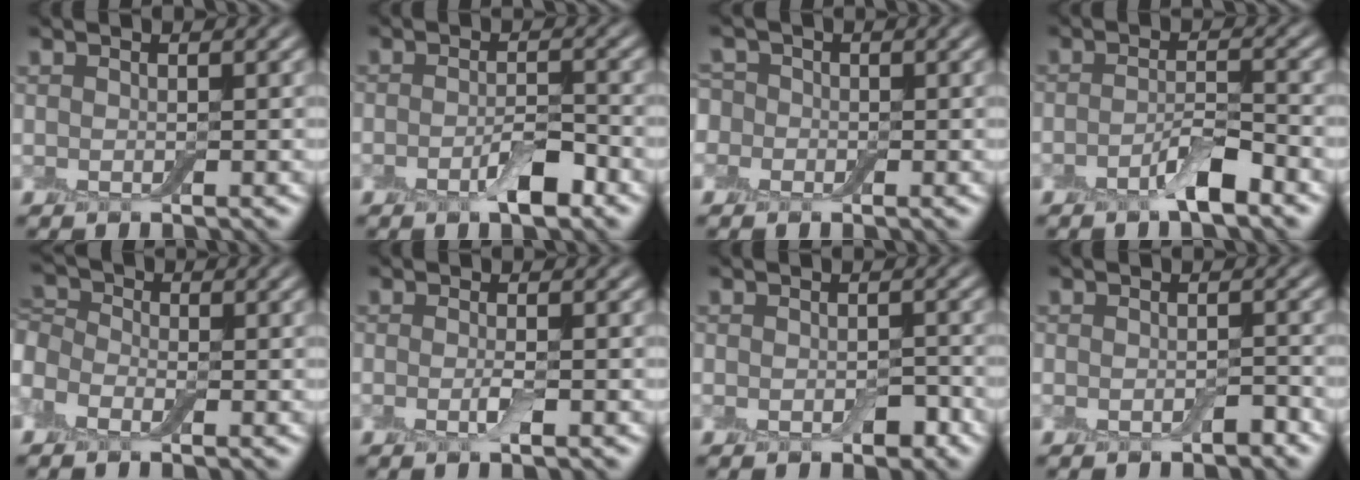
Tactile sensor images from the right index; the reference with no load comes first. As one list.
[{"total": 3.1, "force": [-1.5, 1.1, 2.4], "torque": [-0.041, 0.002, -0.029]}, {"total": 4.3, "force": [0.0, 4.0, 1.7], "torque": [-0.029, 0.030, -0.051]}, {"total": 3.2, "force": [-1.9, 0.9, 2.4], "torque": [-0.044, 0.006, -0.039]}, {"total": 3.5, "force": [-1.3, 2.5, 2.1], "torque": [-0.052, 0.004, -0.038]}, {"total": 1.4, "force": [-0.5, 0.2, 1.3], "torque": [-0.027, -0.006, -0.013]}, {"total": 1.9, "force": [-0.9, 1.2, 1.2], "torque": [-0.018, -0.003, -0.015]}, {"total": 1.4, "force": [-0.8, 0.7, 0.8], "torque": [-0.015, 0.000, -0.015]}]